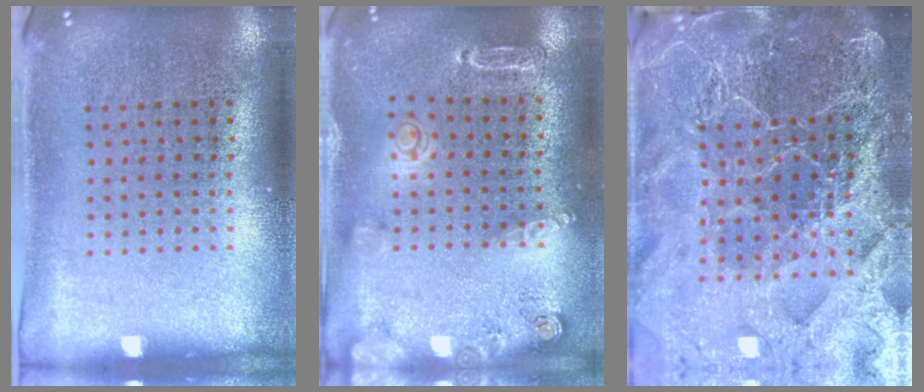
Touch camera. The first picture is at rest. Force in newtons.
{"total": 1.6, "press": 1.6, "slide": 0.1}
{"total": 6.3, "press": 5.4, "slide": 3.2}